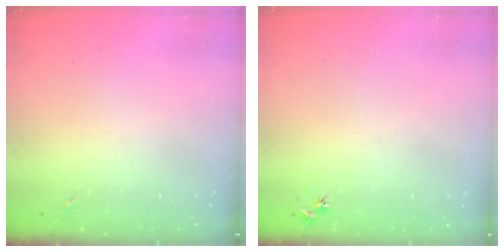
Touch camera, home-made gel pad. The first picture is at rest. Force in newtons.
{"total": 3.3, "press": 3.3, "slide": 0.3}